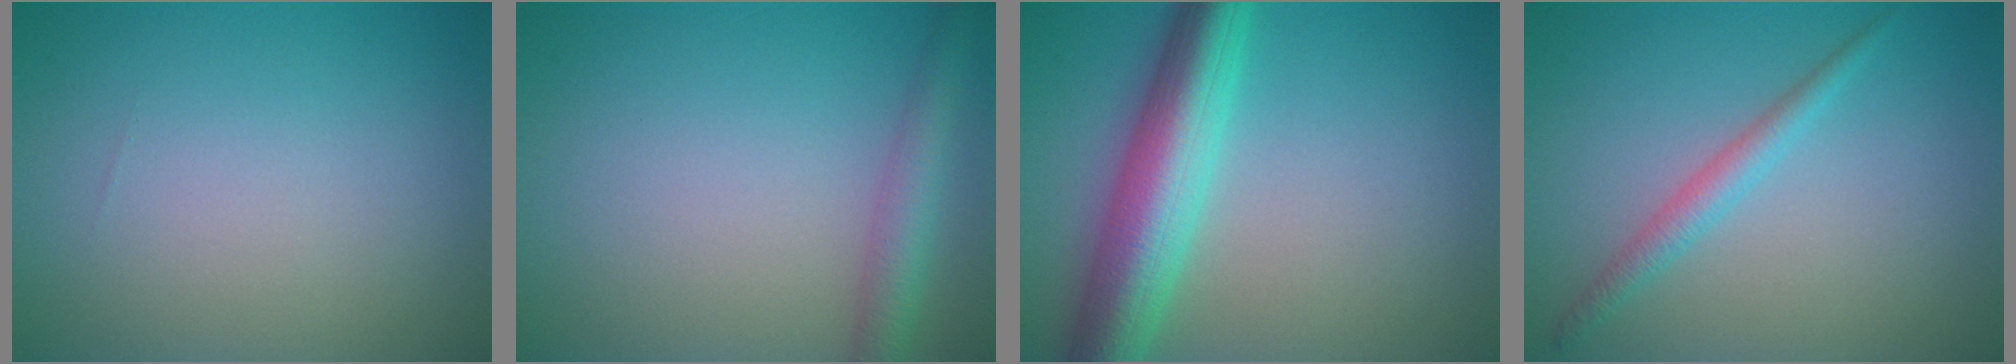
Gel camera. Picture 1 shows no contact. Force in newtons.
{"total": 3.2, "press": 3.2, "slide": 0.1}
{"total": 8.0, "press": 8.0, "slide": 0.2}
{"total": 2.0, "press": 2.0, "slide": 0.0}